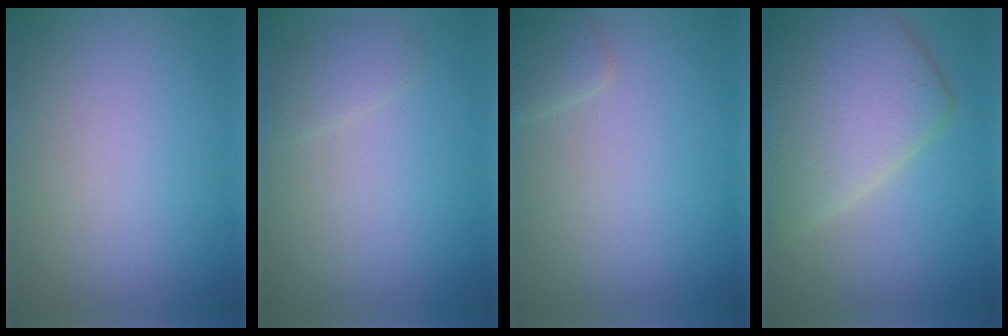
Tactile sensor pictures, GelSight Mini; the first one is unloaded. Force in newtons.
{"total": 1.3, "press": 1.3, "slide": 0.1}
{"total": 1.4, "press": 1.4, "slide": 0.1}
{"total": 8.4, "press": 8.4, "slide": 0.4}